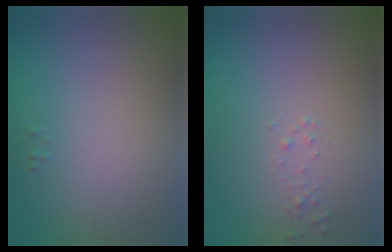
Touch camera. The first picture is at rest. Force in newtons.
{"total": 0.7, "press": 0.6, "slide": 0.1}